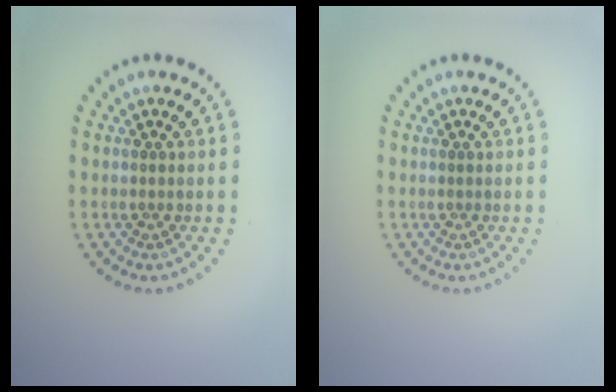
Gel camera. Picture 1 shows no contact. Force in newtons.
{"total": 0.0}